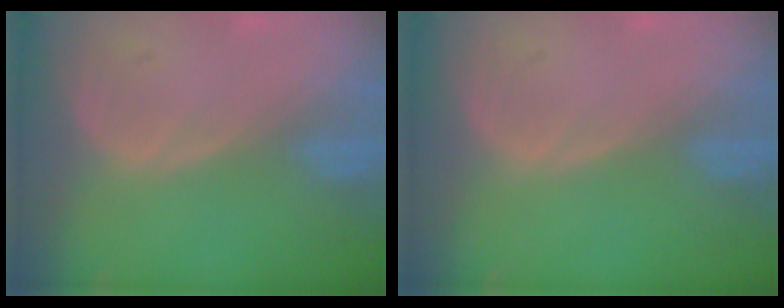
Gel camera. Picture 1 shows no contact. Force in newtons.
{"total": 0.0}